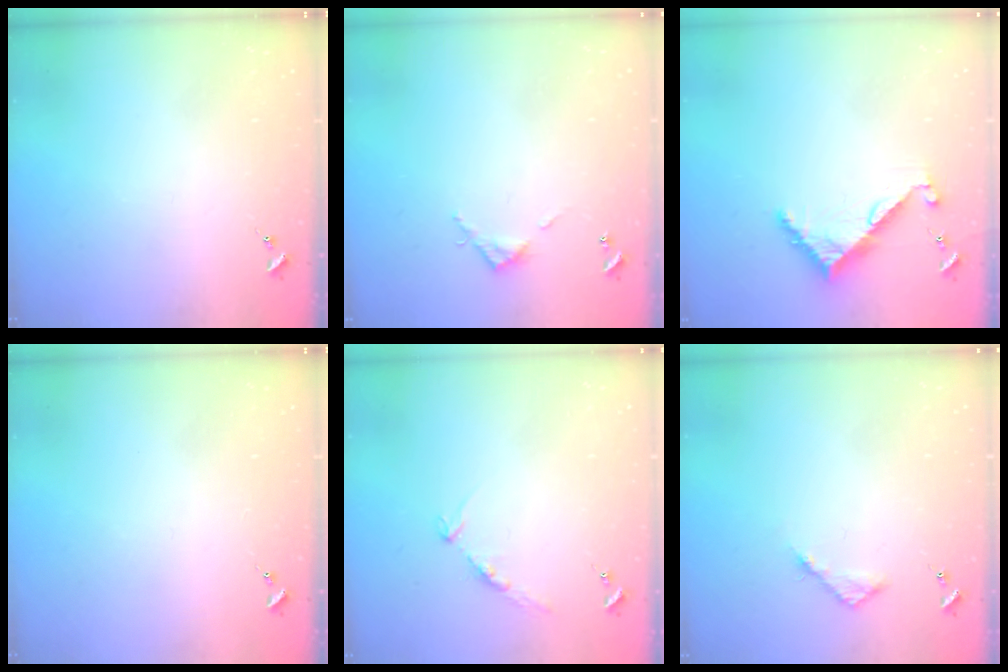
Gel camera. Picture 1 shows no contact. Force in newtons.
{"total": 3.9, "press": 3.9, "slide": 0.3}
{"total": 7.3, "press": 7.3, "slide": 0.6}
{"total": 0.0}
{"total": 8.3, "press": 8.2, "slide": 0.9}
{"total": 4.6, "press": 4.6, "slide": 0.5}